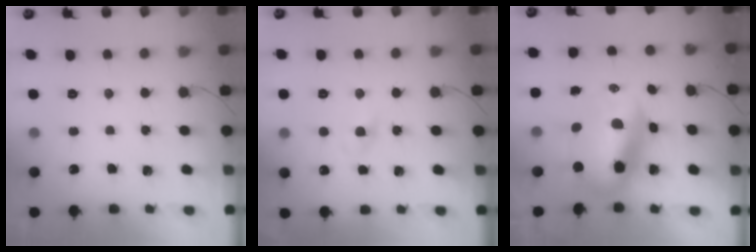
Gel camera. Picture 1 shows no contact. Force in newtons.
{"total": 2.4, "press": 2.2, "slide": 1.1}
{"total": 12.3, "press": 11.8, "slide": 3.5}